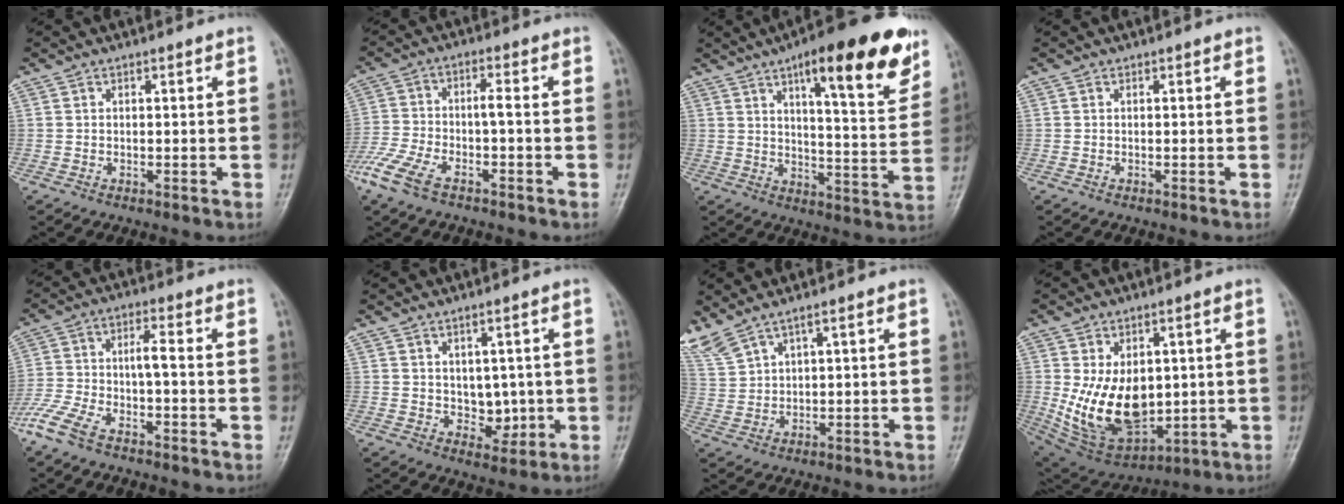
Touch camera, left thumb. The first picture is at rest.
{"total": 9.9, "force": [-5.3, 2.9, 7.8], "torque": [-0.184, 0.021, -0.101]}
{"total": 19.5, "force": [11.2, 5.0, 15.2], "torque": [-0.176, -0.047, 0.159]}
{"total": 0.0}
{"total": 9.3, "force": [-5.1, 2.3, 7.4], "torque": [-0.170, 0.025, -0.101]}
{"total": 5.4, "force": [0.4, 3.6, 4.0], "torque": [-0.027, -0.011, 0.017]}
{"total": 6.4, "force": [5.1, 1.2, 3.7], "torque": [-0.099, -0.011, 0.120]}
{"total": 16.2, "force": [0.5, 10.1, 12.7], "torque": [-0.192, -0.021, 0.041]}